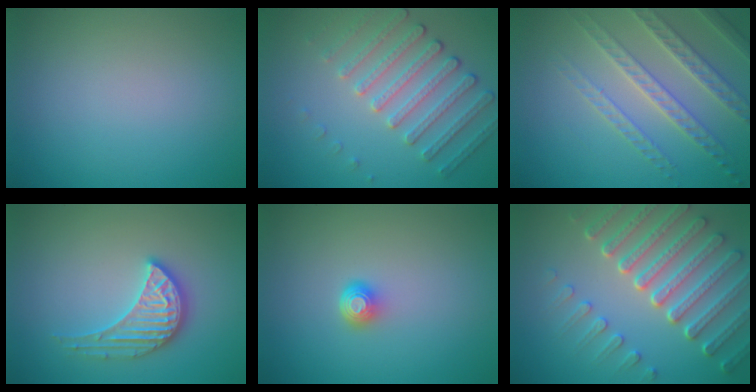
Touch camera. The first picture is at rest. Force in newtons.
{"total": 4.4, "press": 3.7, "slide": 2.4}
{"total": 4.1, "press": 4.0, "slide": 0.8}
{"total": 3.5, "press": 3.3, "slide": 1.1}
{"total": 1.7, "press": 1.2, "slide": 1.2}
{"total": 7.6, "press": 5.7, "slide": 5.1}